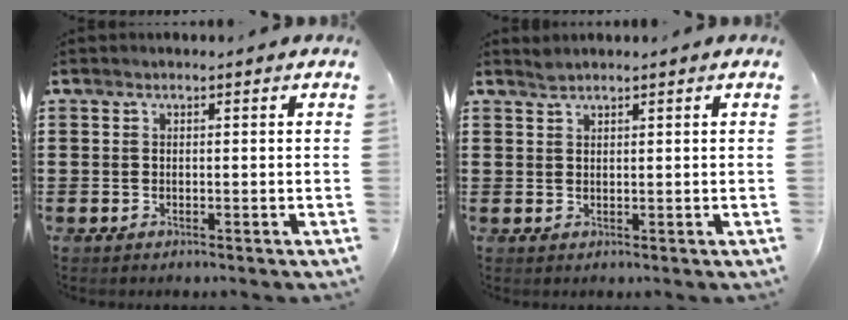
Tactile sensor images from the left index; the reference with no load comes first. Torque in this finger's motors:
{"motor_torque": [0.00, -0.04, 0.00, 0.01]}